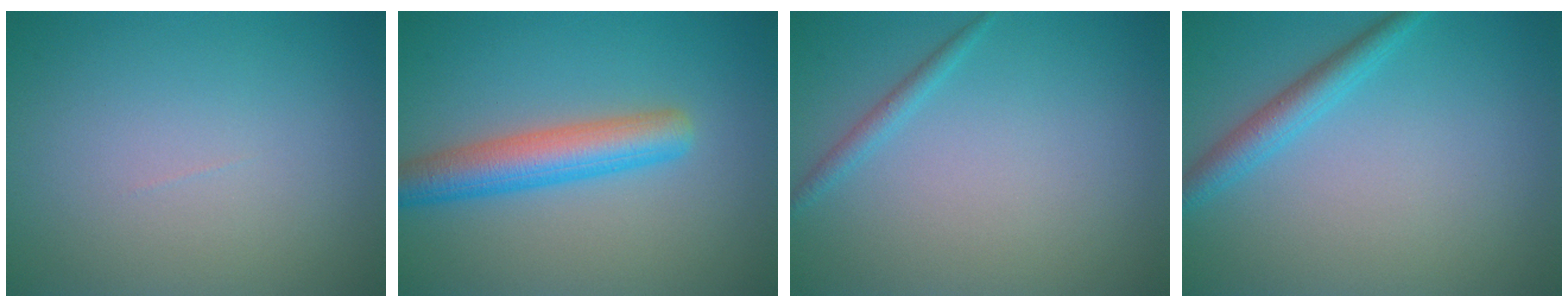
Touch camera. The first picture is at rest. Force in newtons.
{"total": 4.9, "press": 4.9, "slide": 0.3}
{"total": 1.1, "press": 1.1, "slide": 0.1}
{"total": 2.6, "press": 2.5, "slide": 0.1}